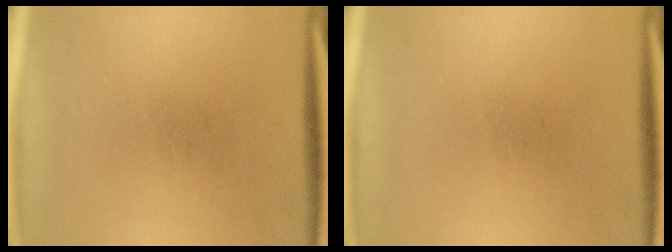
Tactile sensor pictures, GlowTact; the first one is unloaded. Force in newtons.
{"total": 0.0}